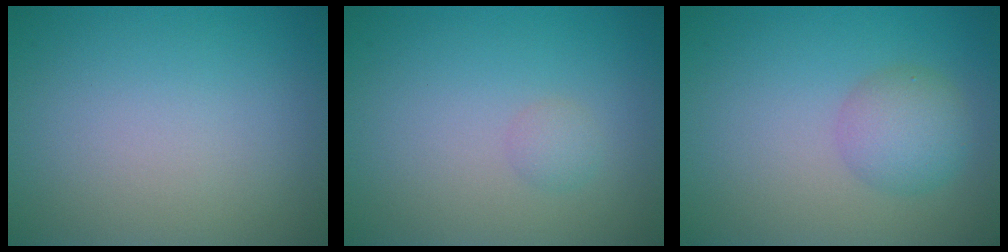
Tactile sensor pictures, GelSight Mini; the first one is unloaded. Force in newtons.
{"total": 1.0, "press": 1.0, "slide": 0.0}
{"total": 3.1, "press": 3.1, "slide": 0.1}